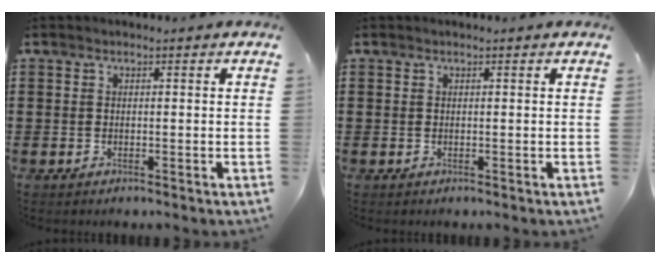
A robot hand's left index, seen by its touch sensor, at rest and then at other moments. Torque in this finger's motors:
{"motor_torque": [-0.11, 0.09, 0.00, 0.00]}